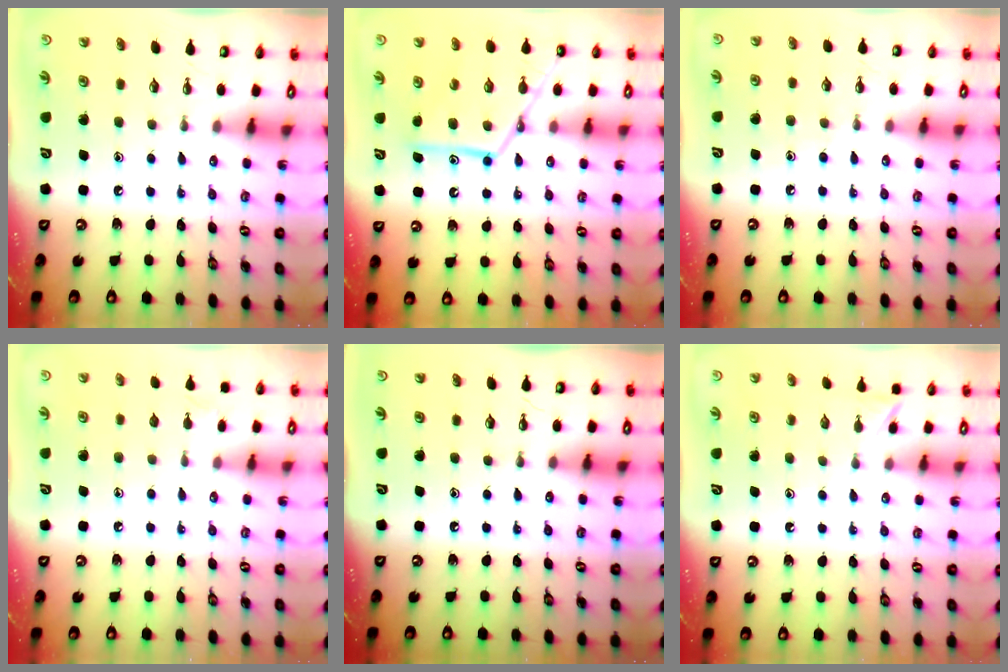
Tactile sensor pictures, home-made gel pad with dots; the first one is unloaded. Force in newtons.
{"total": 15.8, "press": 15.7, "slide": 1.2}
{"total": 5.6, "press": 5.6, "slide": 0.5}
{"total": 4.3, "press": 4.2, "slide": 0.6}
{"total": 0.0}
{"total": 3.8, "press": 3.8, "slide": 0.5}